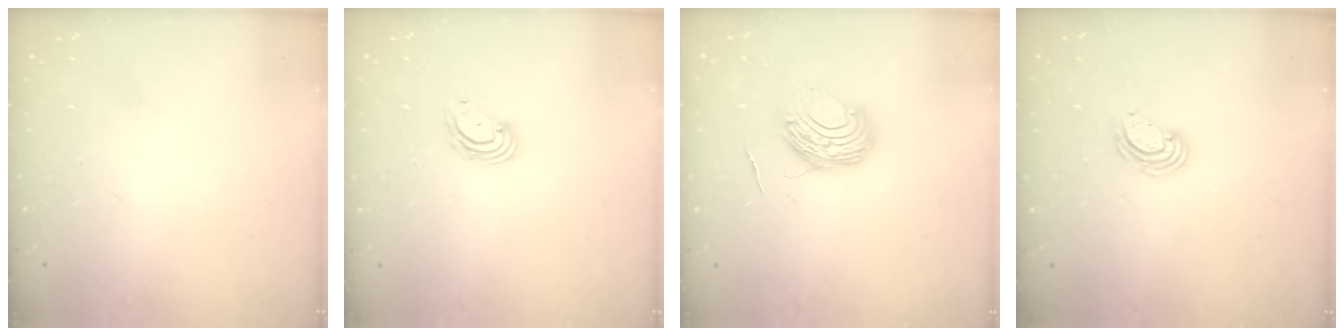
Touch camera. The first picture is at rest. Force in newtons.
{"total": 4.0, "press": 4.0, "slide": 0.4}
{"total": 9.4, "press": 9.3, "slide": 0.6}
{"total": 5.5, "press": 5.5, "slide": 0.2}